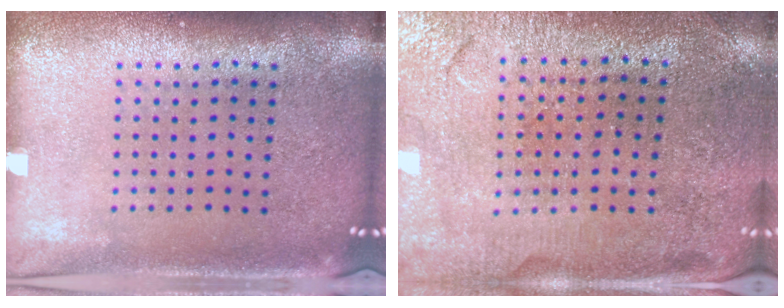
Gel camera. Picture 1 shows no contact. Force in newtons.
{"total": 1.0, "press": 0.9, "slide": 0.3}